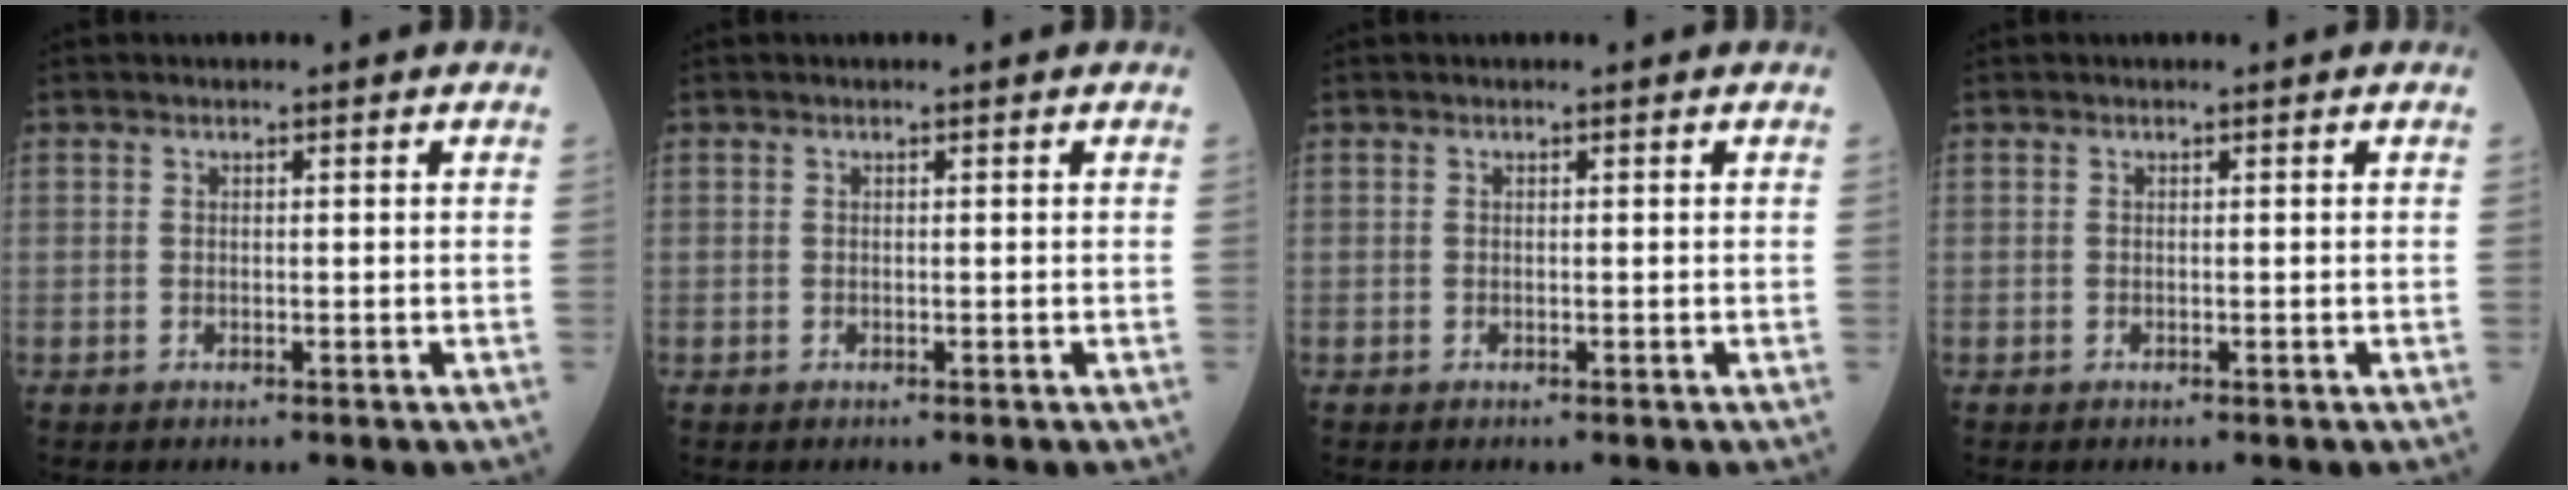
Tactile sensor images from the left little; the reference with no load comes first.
{"total": 0.0}
{"total": 0.0}
{"total": 0.0}